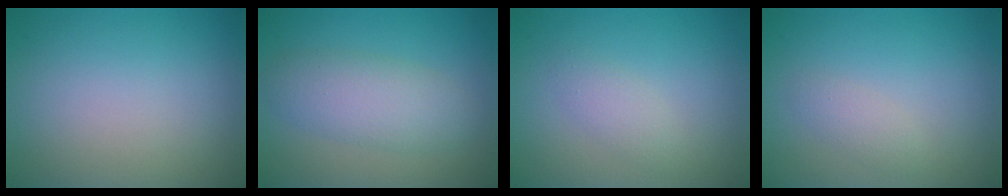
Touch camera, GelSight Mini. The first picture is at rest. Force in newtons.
{"total": 4.1, "press": 4.1, "slide": 0.1}
{"total": 1.6, "press": 1.6, "slide": 0.1}
{"total": 1.3, "press": 1.3, "slide": 0.0}